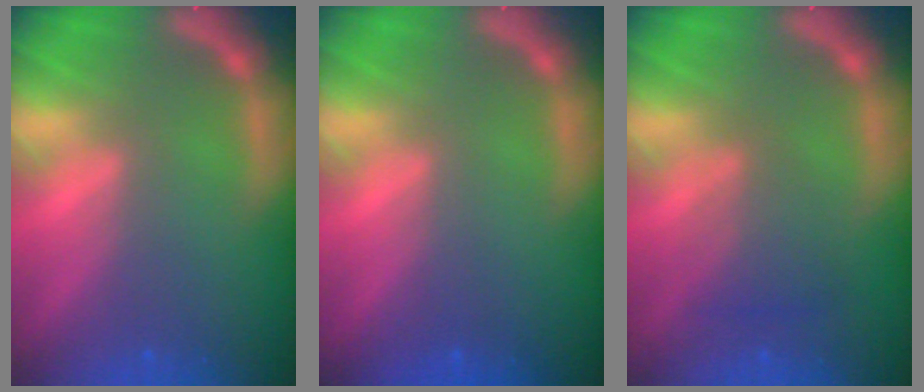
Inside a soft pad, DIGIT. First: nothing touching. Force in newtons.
{"total": 0.0}
{"total": 3.0}